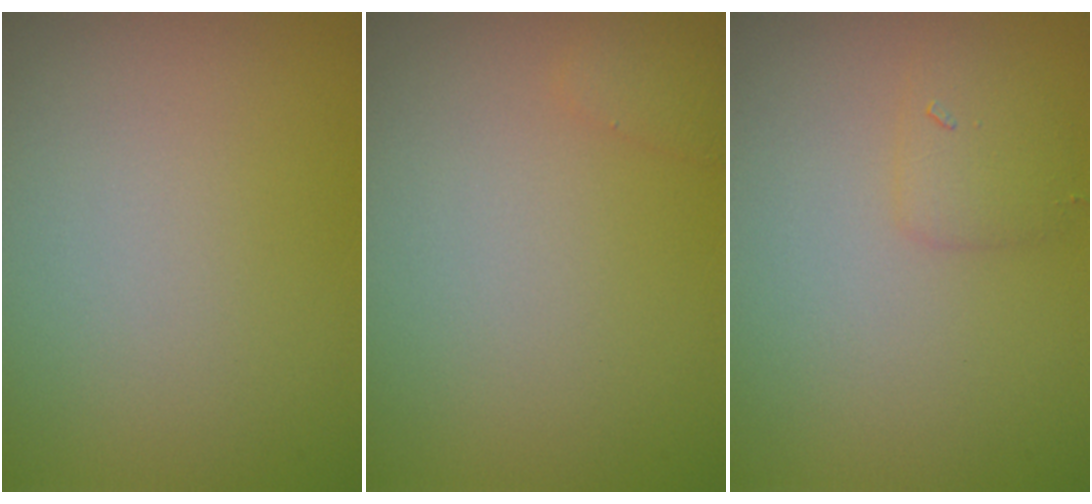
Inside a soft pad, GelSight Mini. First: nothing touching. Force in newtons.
{"total": 0.8, "press": 0.8, "slide": 0.0}
{"total": 1.5, "press": 1.5, "slide": 0.1}